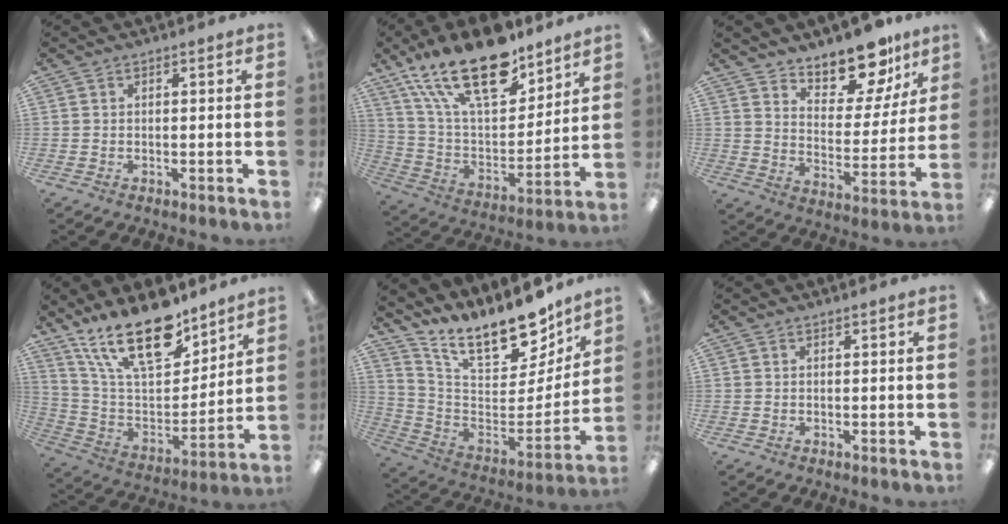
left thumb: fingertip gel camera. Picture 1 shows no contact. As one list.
[{"total": 24.0, "force": [16.1, 10.2, 14.5], "torque": [-0.276, -0.087, 0.281]}, {"total": 13.7, "force": [12.1, 4.9, 4.3], "torque": [-0.060, -0.096, 0.218]}, {"total": 22.4, "force": [15.5, 9.6, 13.0], "torque": [-0.245, -0.089, 0.276]}, {"total": 17.6, "force": [13.8, 6.5, 8.7], "torque": [-0.135, -0.113, 0.240]}, {"total": 0.0}]